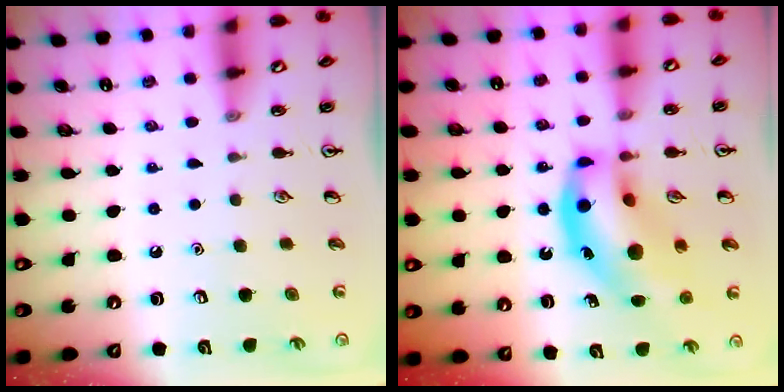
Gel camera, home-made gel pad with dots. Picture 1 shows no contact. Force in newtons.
{"total": 17.4, "press": 16.9, "slide": 4.5}